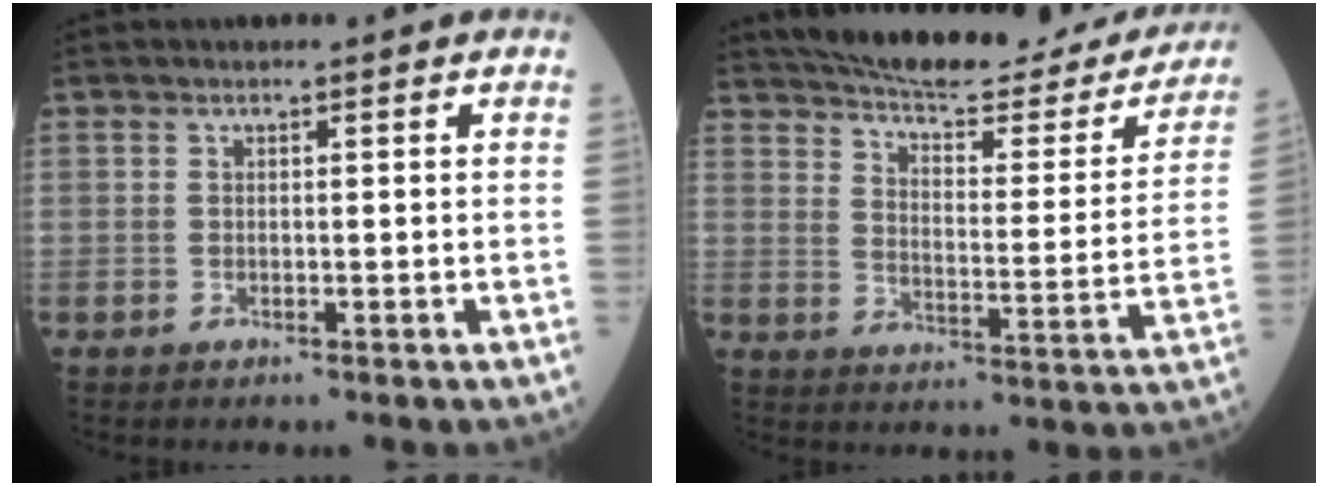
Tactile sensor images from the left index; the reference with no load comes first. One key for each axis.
{"total": 26.9, "fx": 24.4, "fy": 5.6, "fz": 9.7, "tx": -0.146, "ty": -0.054, "tz": 0.308}